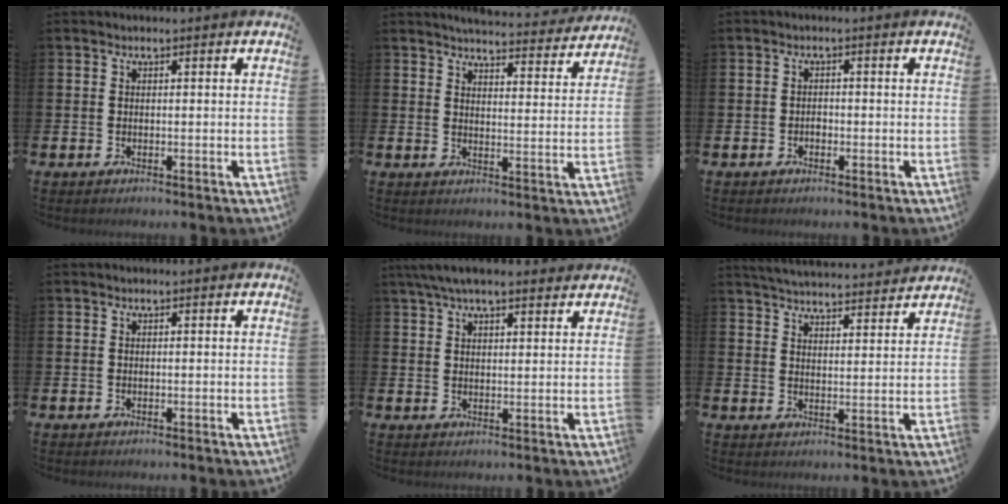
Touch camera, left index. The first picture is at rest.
{"total": 5.0, "force": [5.0, 0.3, 0.5], "torque": [-0.011, -0.044, 0.083]}
{"total": 1.0, "force": [-0.6, 0.8, 0.3], "torque": [-0.001, -0.001, -0.013]}
{"total": 0.0}
{"total": 5.5, "force": [4.8, 1.2, 2.4], "torque": [-0.052, -0.010, 0.087]}
{"total": 5.0, "force": [5.0, 0.4, 0.2], "torque": [-0.014, -0.039, 0.087]}